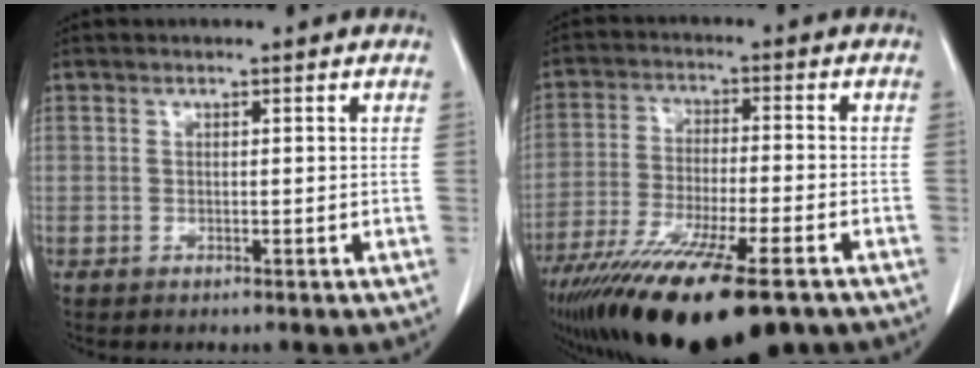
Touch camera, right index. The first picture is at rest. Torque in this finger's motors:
{"motor_torque": [1.28, -0.86, 1.05, 0.21]}